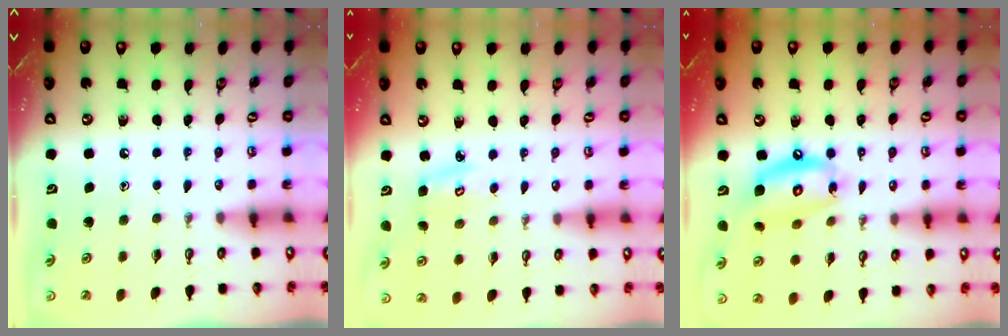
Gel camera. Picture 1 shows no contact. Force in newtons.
{"total": 4.0, "press": 3.9, "slide": 0.4}
{"total": 12.9, "press": 12.8, "slide": 1.3}